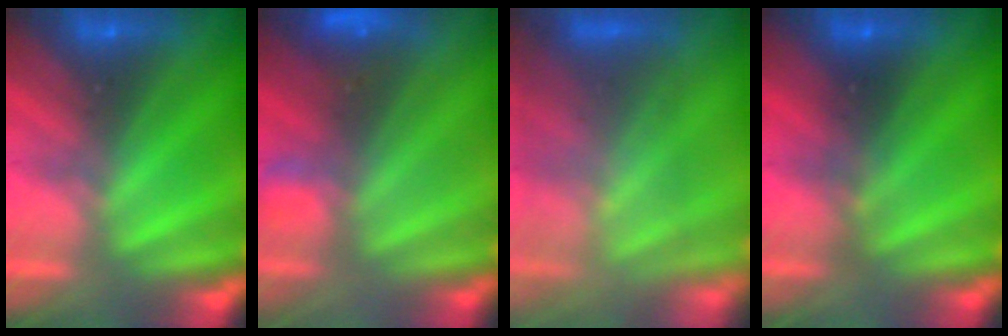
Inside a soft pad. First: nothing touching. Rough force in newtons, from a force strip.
{"total": 2.6}
{"total": 4.3}
{"total": 2.3}